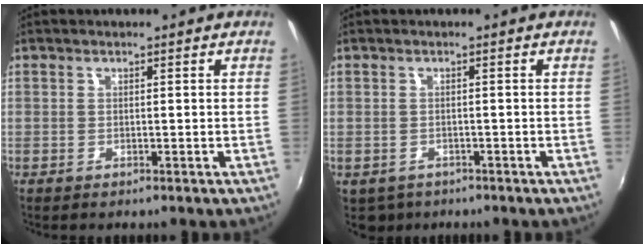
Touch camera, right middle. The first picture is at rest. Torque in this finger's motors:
{"motor_torque": [0.20, -0.19, -0.02, -0.01]}